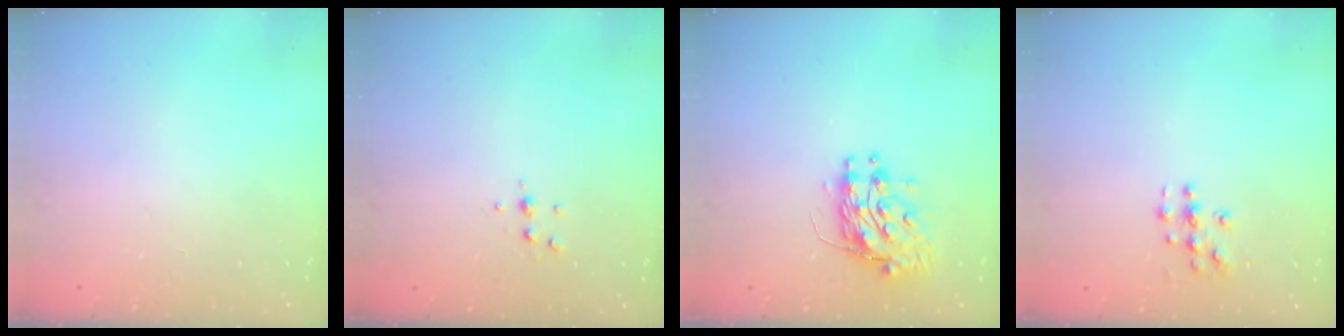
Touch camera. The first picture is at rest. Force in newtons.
{"total": 4.7, "press": 4.6, "slide": 1.0}
{"total": 10.6, "press": 10.5, "slide": 0.8}
{"total": 3.7, "press": 3.7, "slide": 0.1}